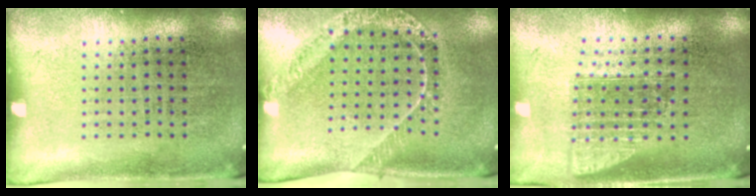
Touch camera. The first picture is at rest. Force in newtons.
{"total": 1.4, "press": 1.4, "slide": 0.0}
{"total": 1.5, "press": 1.1, "slide": 0.9}